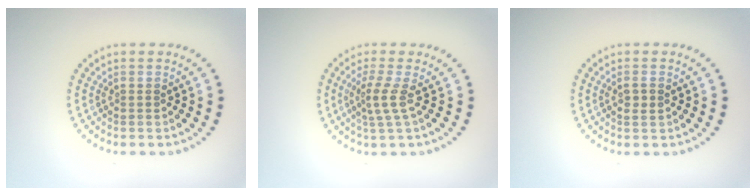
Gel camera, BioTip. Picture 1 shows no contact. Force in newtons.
{"total": 2.2, "press": 1.4, "slide": 1.6}
{"total": 1.1, "press": 1.1, "slide": 0.3}